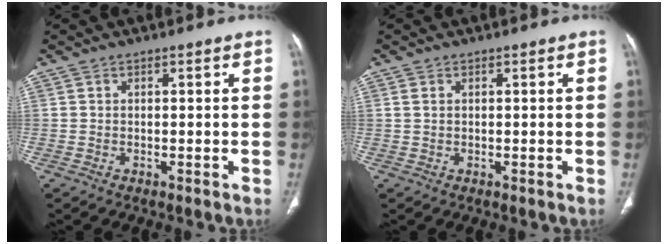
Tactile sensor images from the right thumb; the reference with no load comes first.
{"total": 1.1, "force": [0.3, 0.7, 0.8], "torque": [-0.022, 0.002, 0.008]}